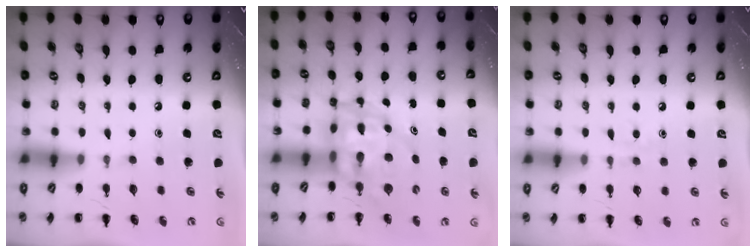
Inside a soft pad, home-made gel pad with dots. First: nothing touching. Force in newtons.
{"total": 7.1, "press": 6.7, "slide": 2.4}
{"total": 2.9, "press": 2.7, "slide": 1.1}